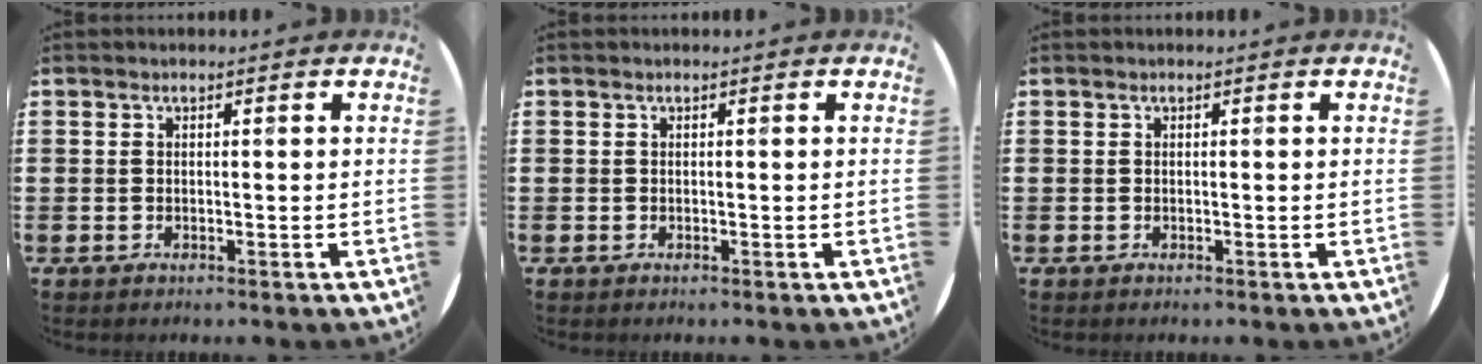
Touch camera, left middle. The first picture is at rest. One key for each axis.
{"total": 0.0}
{"total": 0.0}